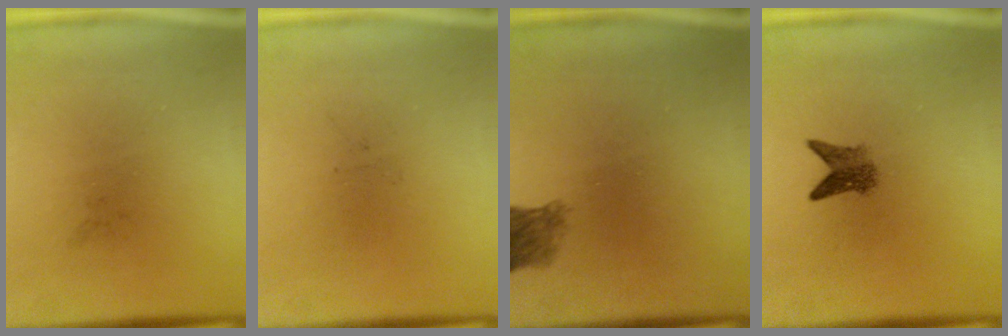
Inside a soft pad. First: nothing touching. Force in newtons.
{"total": 0.0}
{"total": 2.9}
{"total": 2.8}